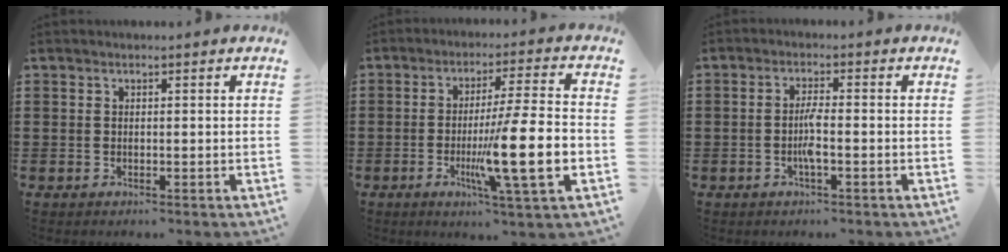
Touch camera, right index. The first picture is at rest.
{"total": 13.1, "force": [-3.4, 1.0, 12.6], "torque": [-0.213, -0.020, -0.065]}
{"total": 3.2, "force": [-1.0, 0.3, 3.0], "torque": [-0.070, -0.006, -0.023]}